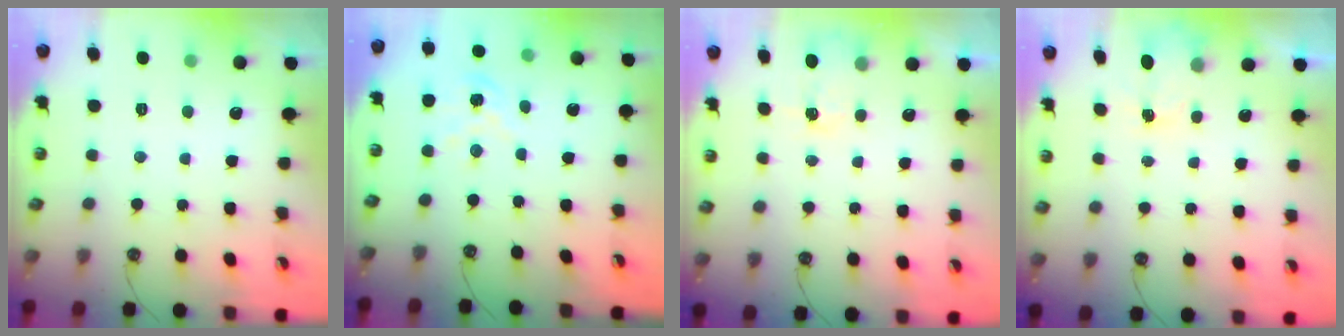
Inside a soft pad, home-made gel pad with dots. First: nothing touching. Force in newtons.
{"total": 3.6, "press": 3.5, "slide": 0.2}
{"total": 2.9, "press": 2.9, "slide": 0.4}
{"total": 2.3, "press": 2.3, "slide": 0.4}